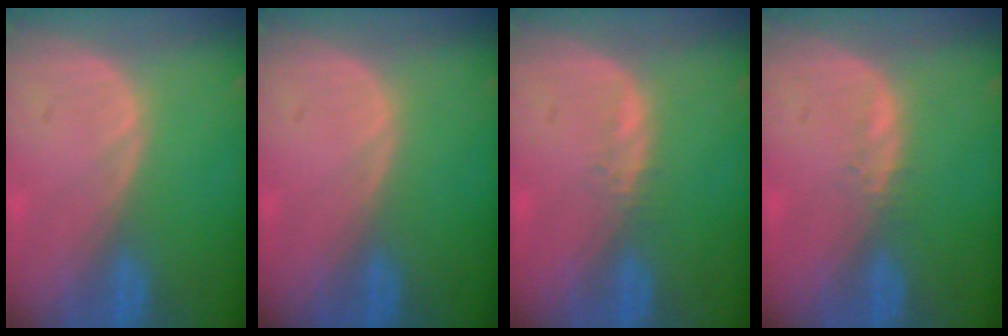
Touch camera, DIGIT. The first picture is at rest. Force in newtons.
{"total": 0.0}
{"total": 1.1, "press": 1.0, "slide": 0.5}
{"total": 1.1, "press": 1.0, "slide": 0.5}